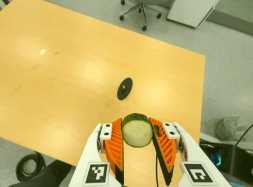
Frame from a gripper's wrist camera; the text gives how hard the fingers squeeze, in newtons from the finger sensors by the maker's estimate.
{"total": 13.7, "left": 14.4, "right": 12.9}